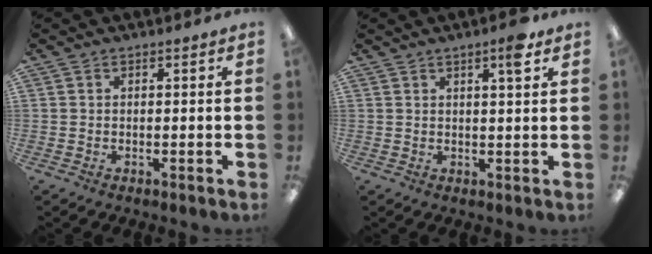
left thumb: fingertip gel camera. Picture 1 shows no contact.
{"total": 4.6, "force": [2.8, 0.5, 3.6], "torque": [-0.053, -0.007, 0.041]}